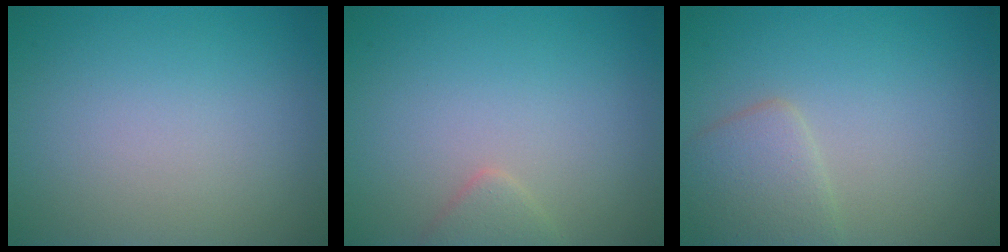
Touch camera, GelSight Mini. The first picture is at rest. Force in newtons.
{"total": 1.5, "press": 1.5, "slide": 0.1}
{"total": 2.9, "press": 2.9, "slide": 0.1}